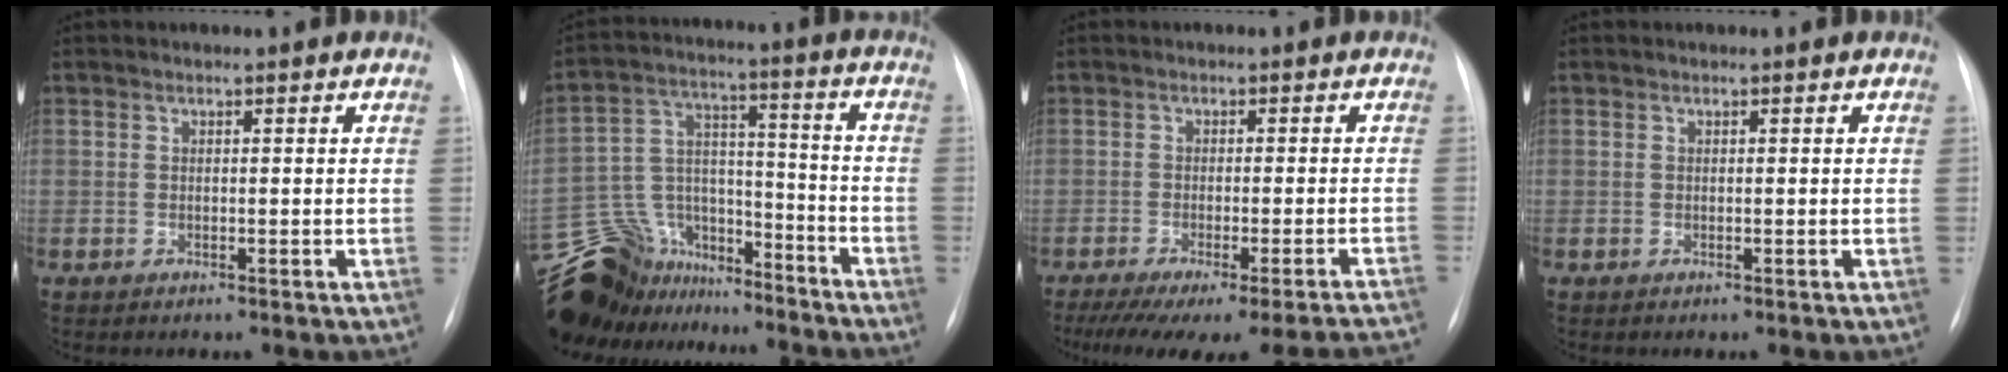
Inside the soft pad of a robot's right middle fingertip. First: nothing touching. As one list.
[{"total": 21.2, "force": [-18.2, 9.4, 5.3], "torque": [-0.138, 0.051, -0.287]}, {"total": 21.5, "force": [-19.8, -0.3, 8.3], "torque": [-0.073, -0.040, -0.253]}, {"total": 0.0}]